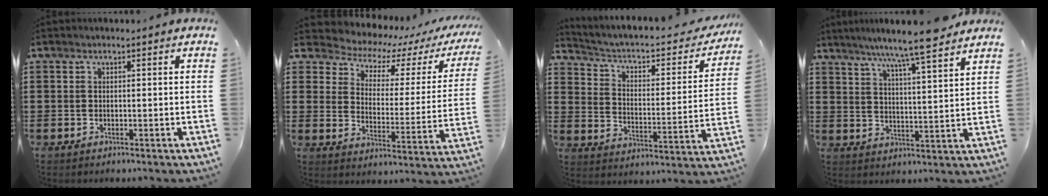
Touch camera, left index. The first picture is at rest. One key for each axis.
{"total": 3.8, "fx": 3.3, "fy": 1.8, "fz": 1.0, "tx": -0.046, "ty": -0.029, "tz": 0.048}
{"total": 3.8, "fx": 2.6, "fy": 1.5, "fz": 2.4, "tx": -0.061, "ty": -0.020, "tz": 0.033}
{"total": 8.0, "fx": 7.0, "fy": -0.4, "fz": 3.9, "tx": -0.089, "ty": -0.037, "tz": 0.118}